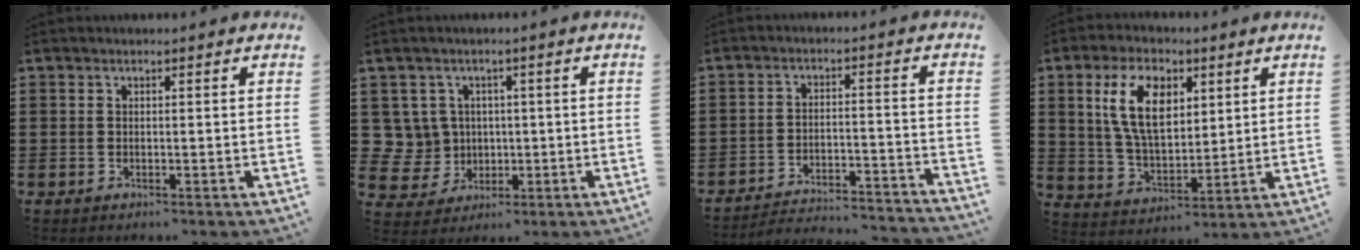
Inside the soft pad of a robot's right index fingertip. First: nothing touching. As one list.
[{"total": 5.9, "force": [0.7, 5.8, 1.2], "torque": [-0.065, 0.010, 0.013]}, {"total": 3.9, "force": [-3.8, 0.2, 0.9], "torque": [-0.022, -0.001, -0.081]}, {"total": 10.7, "force": [4.0, 5.9, 7.9], "torque": [-0.170, 0.014, 0.071]}]